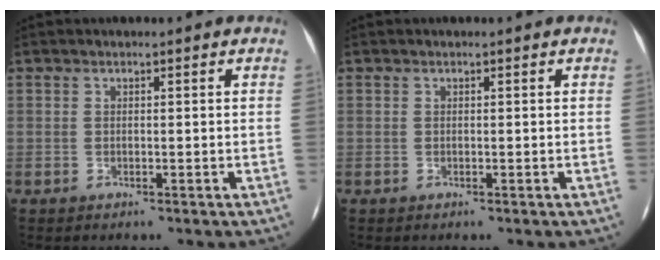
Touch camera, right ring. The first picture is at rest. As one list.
[{"total": 0.0}]